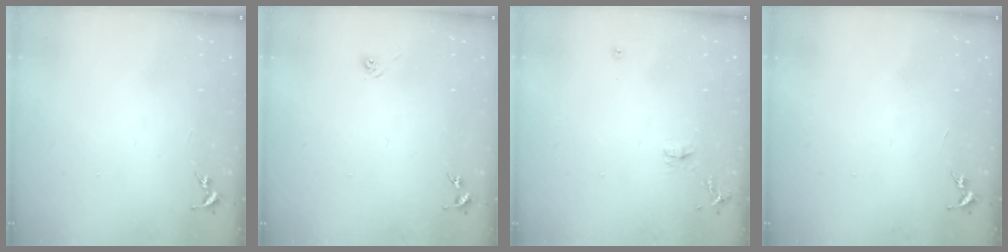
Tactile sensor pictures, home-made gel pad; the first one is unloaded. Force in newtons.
{"total": 2.9, "press": 2.6, "slide": 1.4}
{"total": 6.9, "press": 6.9, "slide": 0.9}
{"total": 0.0}